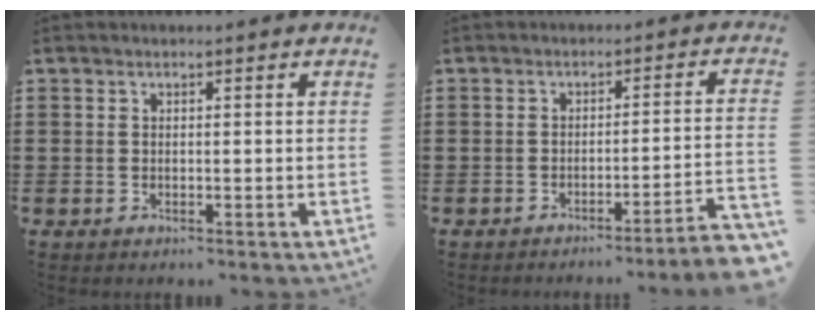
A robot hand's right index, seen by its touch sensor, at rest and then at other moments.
{"total": 3.6, "force": [-2.9, -0.8, 2.0], "torque": [-0.038, -0.020, -0.060]}